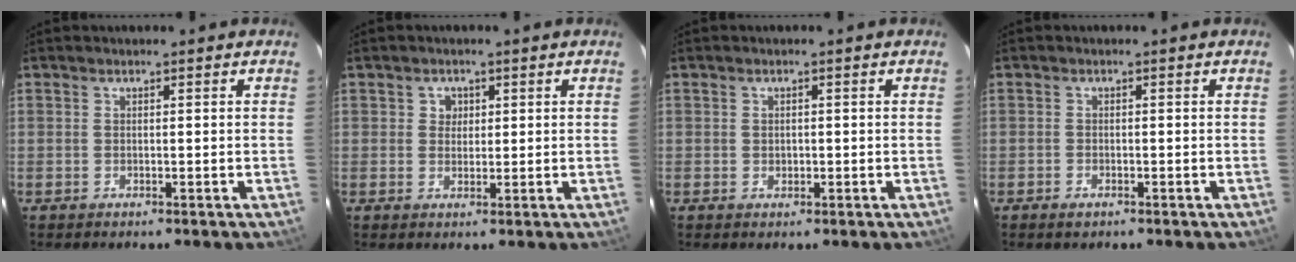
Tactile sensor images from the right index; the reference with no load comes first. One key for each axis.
{"total": 2.3, "fx": 0.6, "fy": 2.2, "fz": 0.3, "tx": 0.000, "ty": 0.010, "tz": 0.008}
{"total": 1.0, "fx": 0.0, "fy": 1.0, "fz": 0.3, "tx": -0.001, "ty": 0.001, "tz": 0.001}
{"total": 1.3, "fx": -0.9, "fy": 0.7, "fz": 0.6, "tx": -0.012, "ty": -0.001, "tz": -0.017}